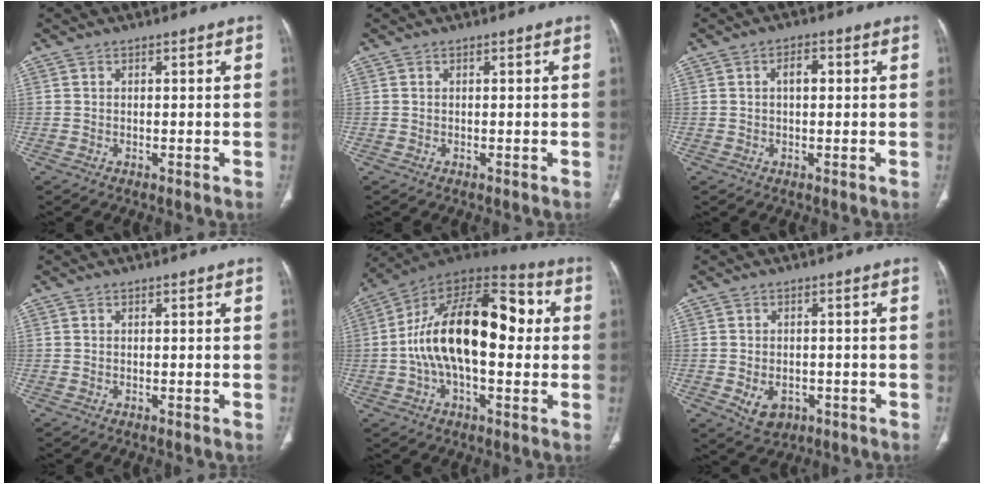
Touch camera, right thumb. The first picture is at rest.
{"total": 0.0}
{"total": 3.0, "force": [0.5, 1.7, 2.5], "torque": [-0.037, 0.011, 0.006]}
{"total": 0.0}
{"total": 23.4, "force": [1.3, 12.1, 20.0], "torque": [-0.324, 0.043, 0.011]}
{"total": 5.1, "force": [-1.6, 3.7, 3.0], "torque": [-0.042, 0.008, -0.011]}